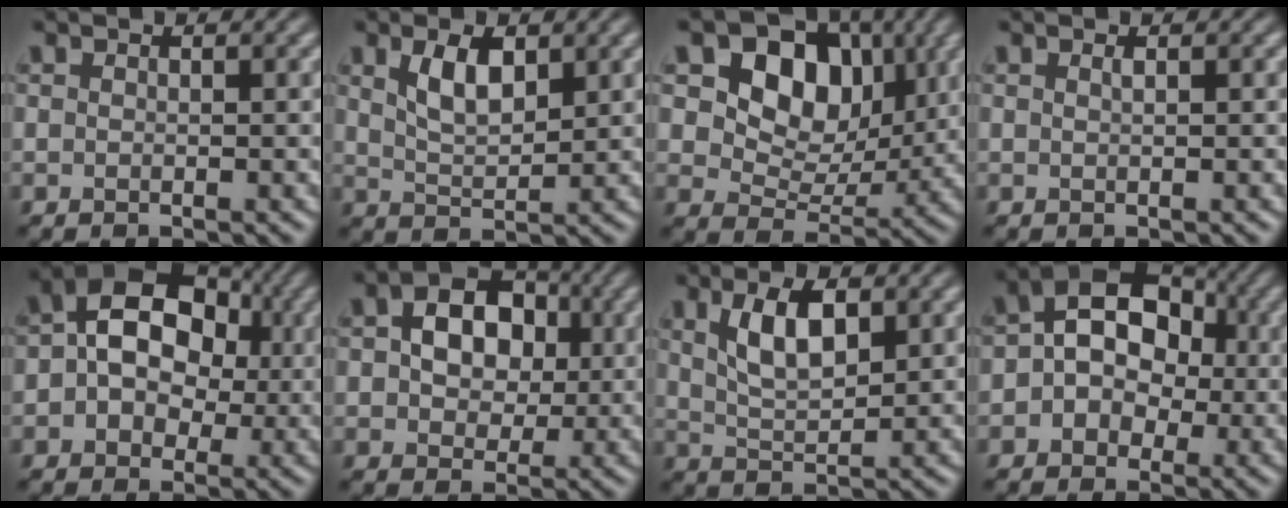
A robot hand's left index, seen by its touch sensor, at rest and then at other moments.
{"total": 3.7, "force": [1.8, 1.6, 2.7], "torque": [-0.057, 0.001, 0.037]}
{"total": 9.4, "force": [3.4, 6.6, 5.8], "torque": [-0.097, -0.006, 0.046]}
{"total": 0.5, "force": [0.3, 0.2, 0.4], "torque": [-0.005, 0.002, 0.004]}
{"total": 10.6, "force": [1.6, 7.6, 7.2], "torque": [-0.098, 0.043, -0.001]}
{"total": 7.5, "force": [1.3, 5.4, 5.0], "torque": [-0.079, 0.018, 0.009]}
{"total": 4.8, "force": [2.0, 2.1, 3.8], "torque": [-0.077, 0.005, 0.037]}
{"total": 8.8, "force": [0.8, 6.5, 5.8], "torque": [-0.063, 0.040, -0.017]}